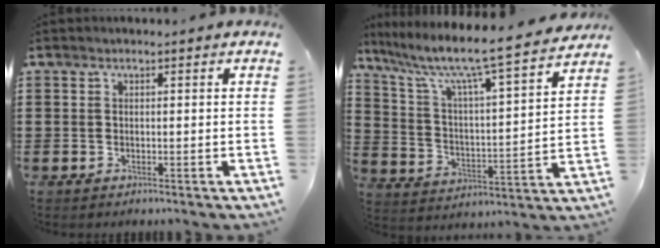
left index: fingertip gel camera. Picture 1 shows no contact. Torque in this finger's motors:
{"motor_torque": [1.16, -0.98, 0.89, 0.21]}